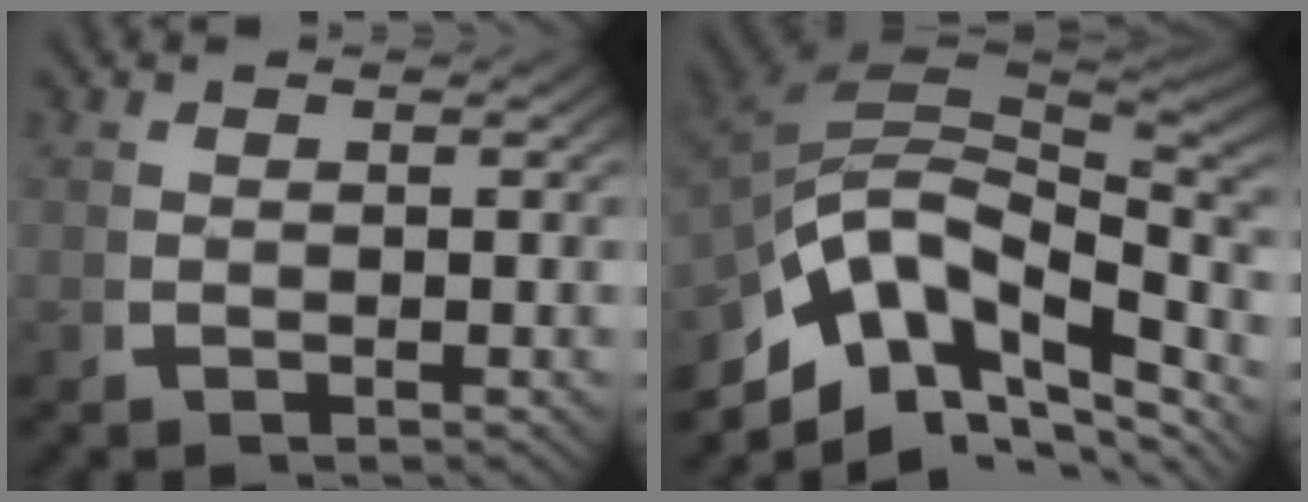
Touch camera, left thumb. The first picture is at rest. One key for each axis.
{"total": 15.7, "fx": -2.1, "fy": 10.0, "fz": 11.9, "tx": -0.221, "ty": -0.042, "tz": -0.013}